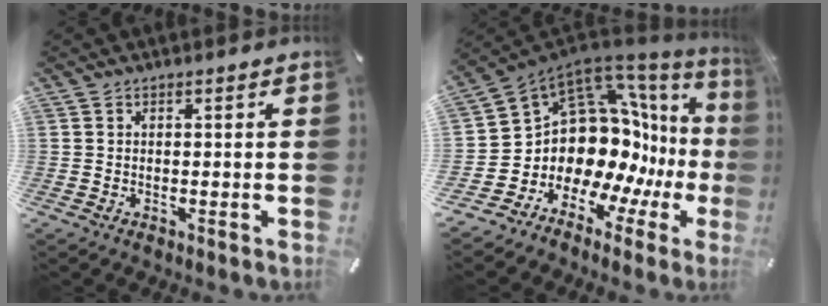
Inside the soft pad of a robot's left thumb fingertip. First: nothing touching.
{"total": 15.8, "force": [1.2, 12.6, 9.5], "torque": [-0.160, -0.084, 0.056]}